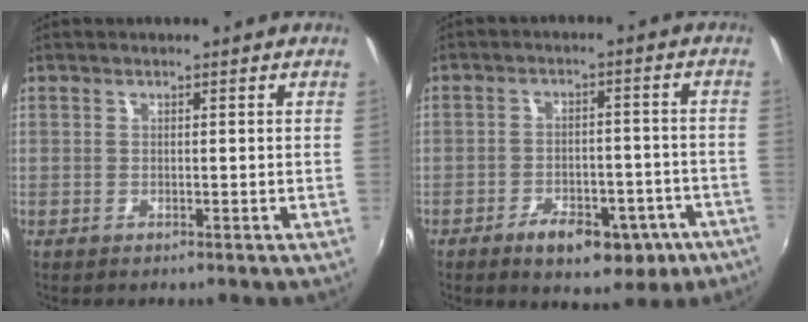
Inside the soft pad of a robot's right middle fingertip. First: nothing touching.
{"total": 12.3, "force": [-7.6, 6.4, 7.3], "torque": [-0.140, 0.001, -0.093]}